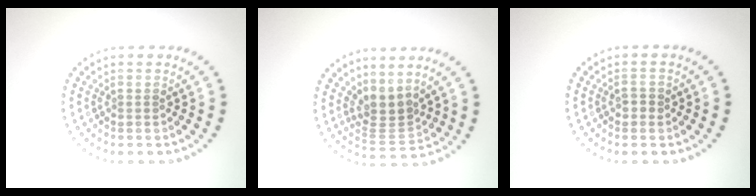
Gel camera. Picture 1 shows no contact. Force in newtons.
{"total": 2.9, "press": 2.1, "slide": 2.0}
{"total": 0.9, "press": 0.9, "slide": 0.2}